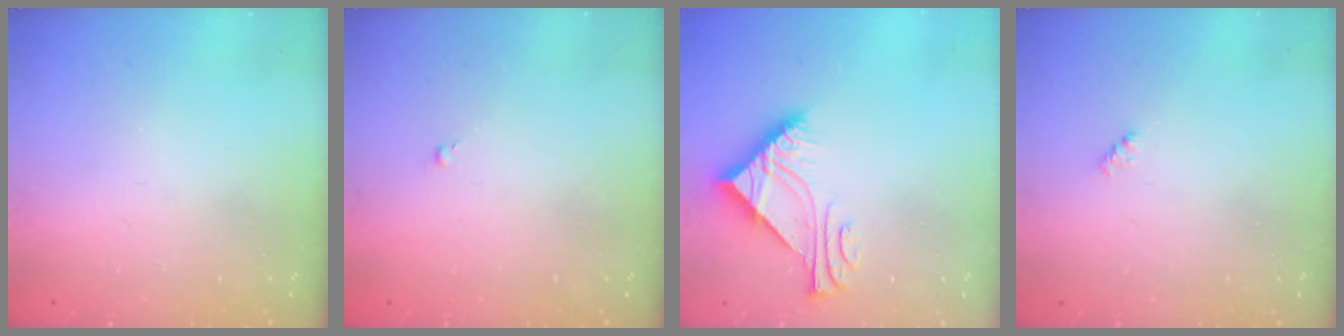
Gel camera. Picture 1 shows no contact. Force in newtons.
{"total": 0.0}
{"total": 9.4, "press": 9.4, "slide": 0.8}
{"total": 2.4, "press": 2.4, "slide": 0.4}